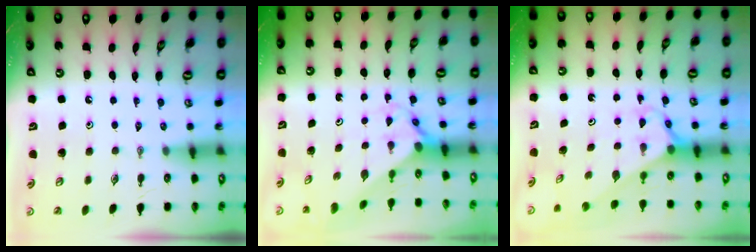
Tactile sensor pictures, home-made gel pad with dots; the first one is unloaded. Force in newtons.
{"total": 1.7, "press": 1.7, "slide": 0.1}
{"total": 2.6, "press": 2.6, "slide": 0.2}